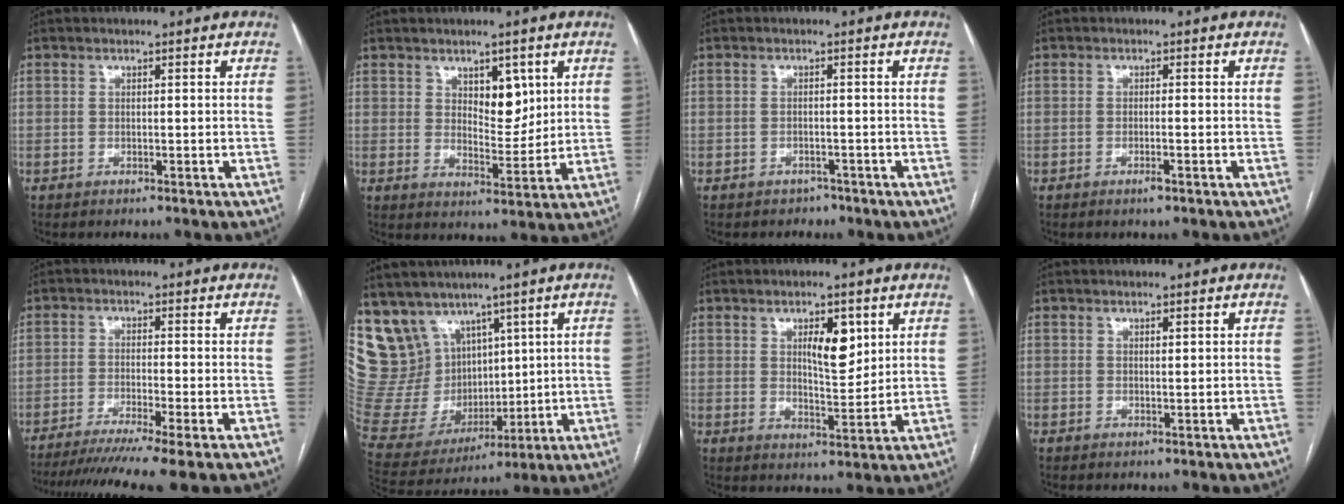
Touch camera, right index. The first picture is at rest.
{"total": 6.0, "force": [2.7, 3.0, 4.4], "torque": [-0.066, -0.003, 0.048]}
{"total": 1.8, "force": [-1.4, 1.2, -0.1], "torque": [-0.008, 0.005, -0.021]}
{"total": 1.5, "force": [-0.9, 0.0, 1.2], "torque": [-0.023, -0.002, -0.016]}
{"total": 10.9, "force": [-8.6, -1.1, 6.6], "torque": [-0.093, -0.024, -0.133]}
{"total": 19.3, "force": [11.0, 14.3, 6.8], "torque": [-0.170, 0.061, 0.241]}
{"total": 6.5, "force": [2.7, 2.4, 5.4], "torque": [-0.087, -0.002, 0.048]}
{"total": 0.7, "force": [0.4, 0.2, 0.6], "torque": [-0.010, -0.002, 0.006]}